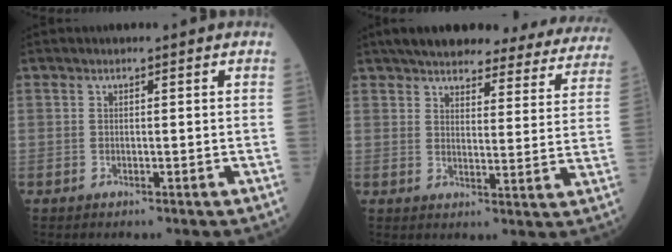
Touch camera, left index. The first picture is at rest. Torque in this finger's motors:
{"motor_torque": [1.00, -1.14, 0.63, 0.08]}